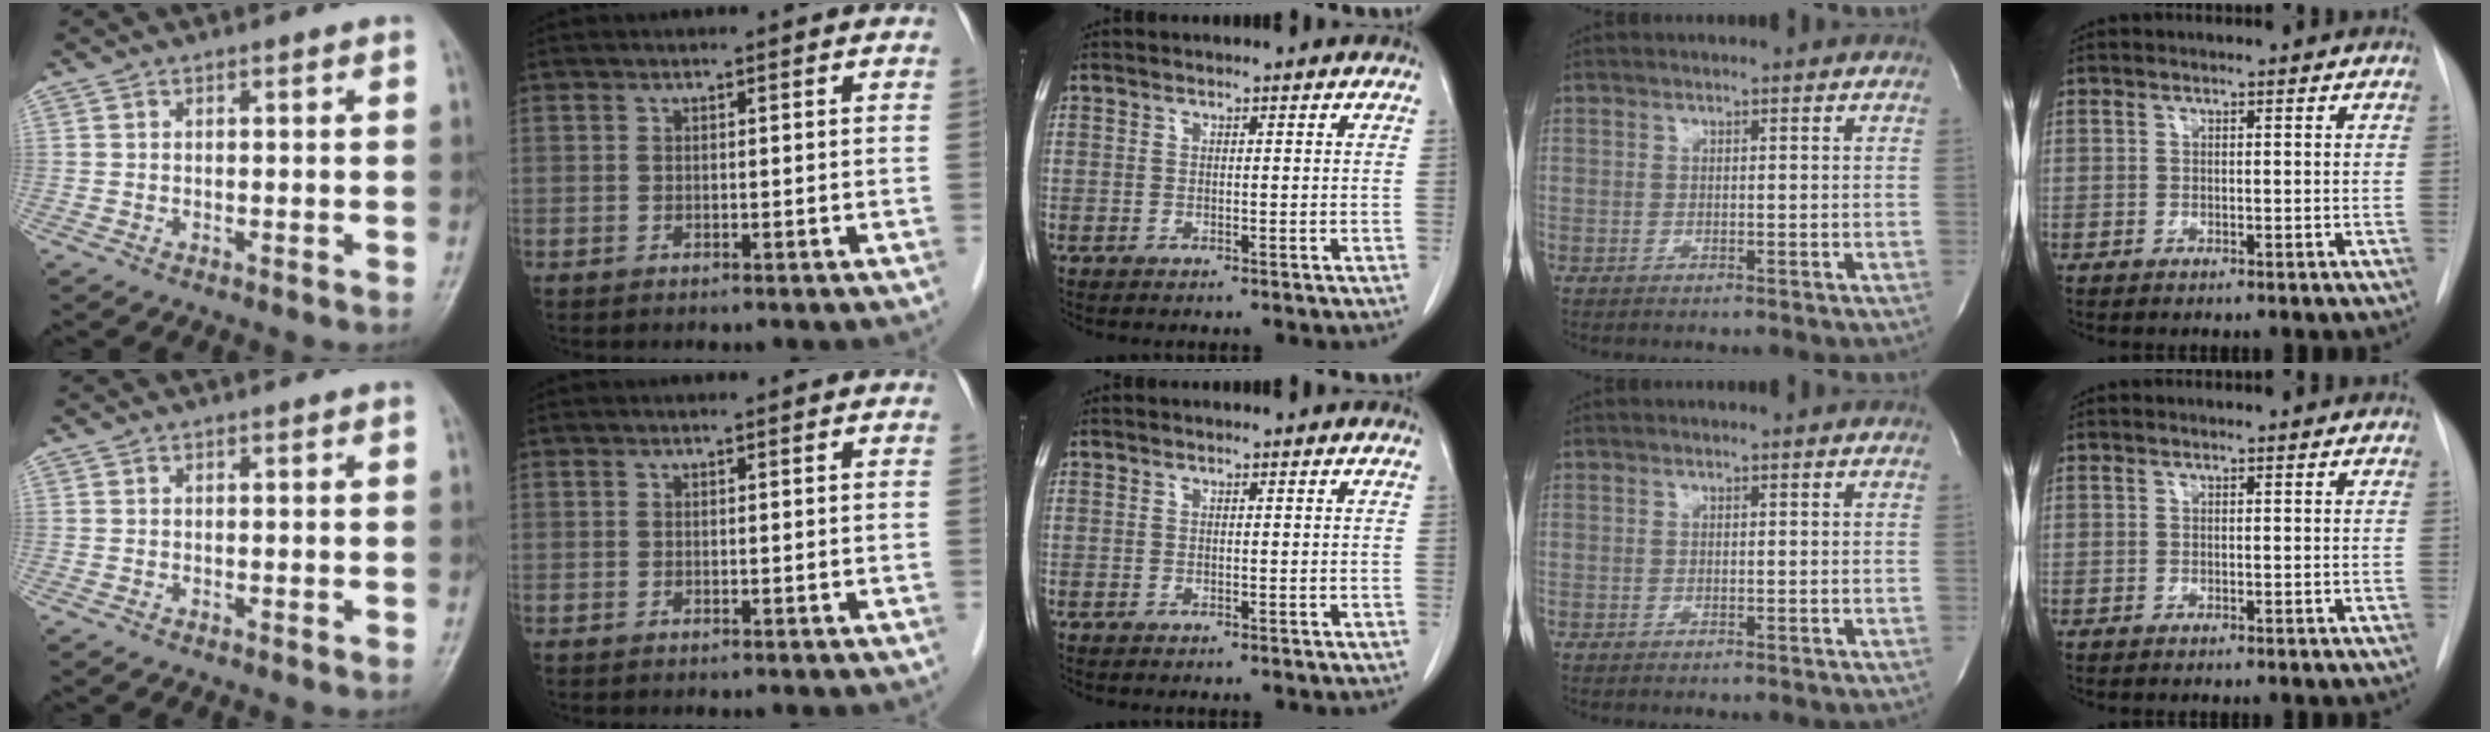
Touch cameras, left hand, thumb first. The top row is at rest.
{}